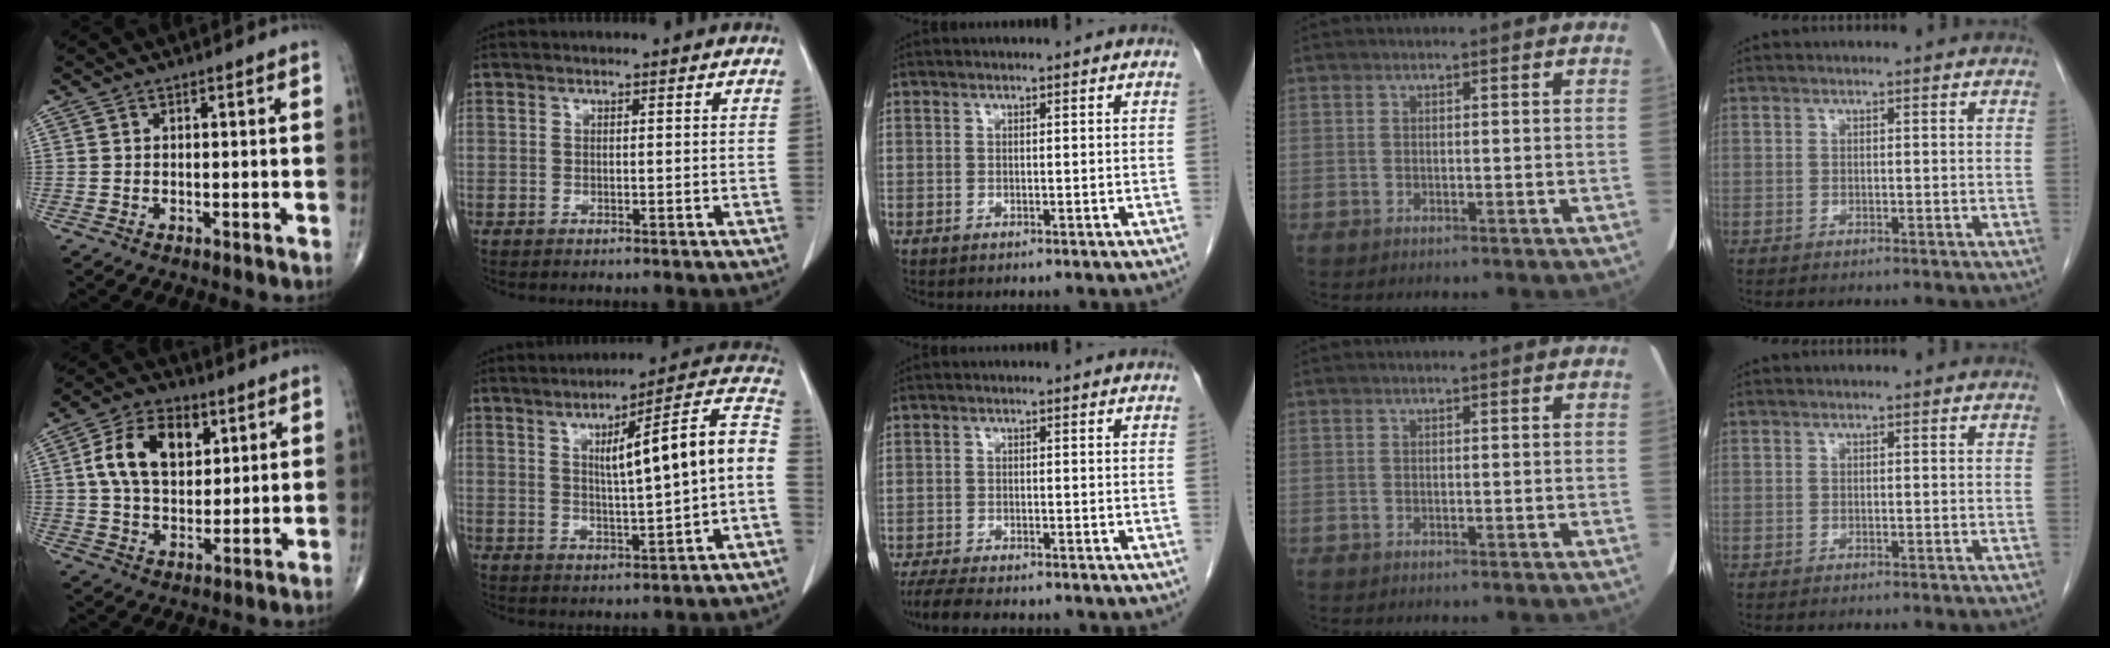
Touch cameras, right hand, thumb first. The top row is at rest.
{"thumb": {"total": 13.4, "force": [4.1, 8.5, 9.6], "torque": [-0.143, -0.003, 0.070]}, "index": {"total": 13.9, "force": [0.6, 0.9, 13.9], "torque": [-0.189, 0.032, 0.009]}, "middle": {"total": 7.4, "force": [-6.2, 1.6, 3.7], "torque": [-0.061, -0.016, -0.098]}}